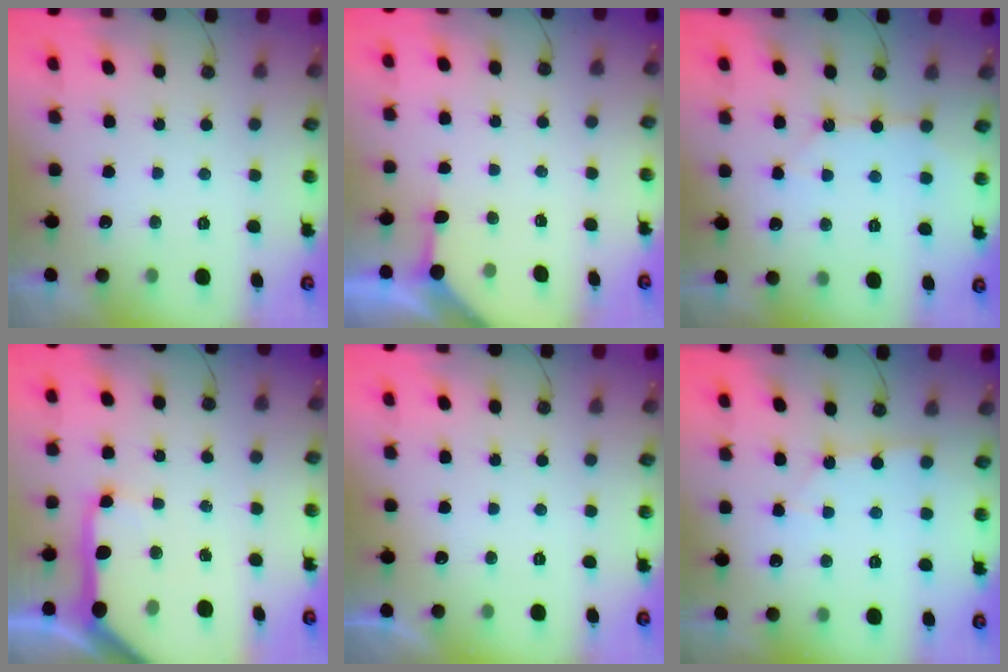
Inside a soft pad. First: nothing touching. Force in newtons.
{"total": 2.7, "press": 2.7, "slide": 0.4}
{"total": 5.9, "press": 5.9, "slide": 0.4}
{"total": 16.4, "press": 16.3, "slide": 1.9}
{"total": 0.0}
{"total": 1.9, "press": 1.9, "slide": 0.3}